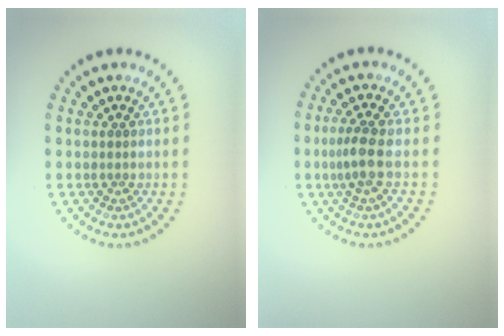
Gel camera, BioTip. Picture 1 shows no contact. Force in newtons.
{"total": 2.3, "press": 2.0, "slide": 1.3}